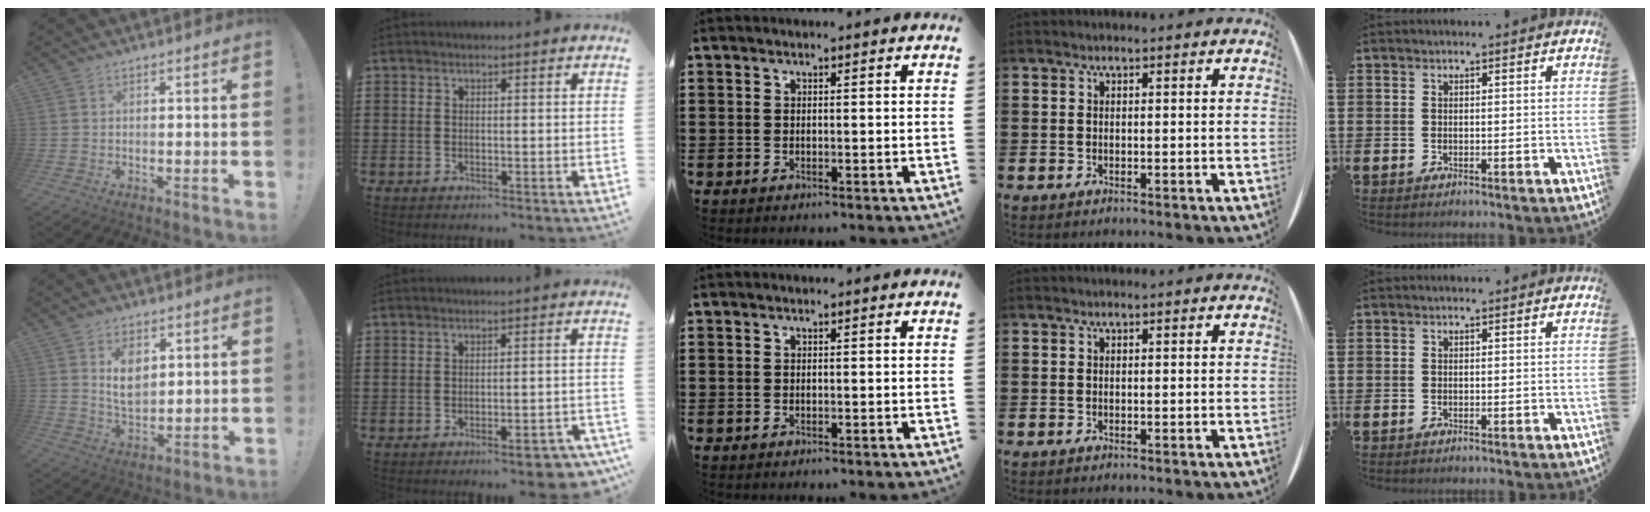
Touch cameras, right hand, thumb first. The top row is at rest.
{"thumb": {"total": 8.4, "force": [3.6, 5.5, 5.2], "torque": [-0.089, -0.019, 0.065]}, "index": {"total": 3.9, "force": [-3.0, 0.5, 2.5], "torque": [-0.036, -0.002, -0.052]}}